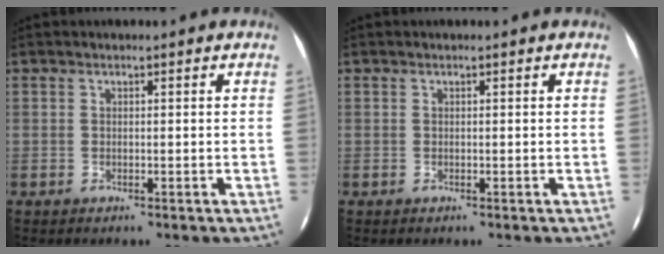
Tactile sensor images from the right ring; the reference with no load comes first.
{"total": 0.0}